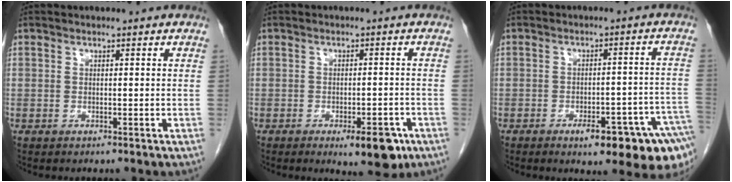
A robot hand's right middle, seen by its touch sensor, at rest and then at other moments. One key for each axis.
{"total": 6.5, "fx": -3.7, "fy": 1.9, "fz": 5.0, "tx": -0.058, "ty": -0.006, "tz": -0.042}
{"total": 13.0, "fx": -7.9, "fy": 2.1, "fz": 10.1, "tx": -0.050, "ty": 0.021, "tz": -0.098}